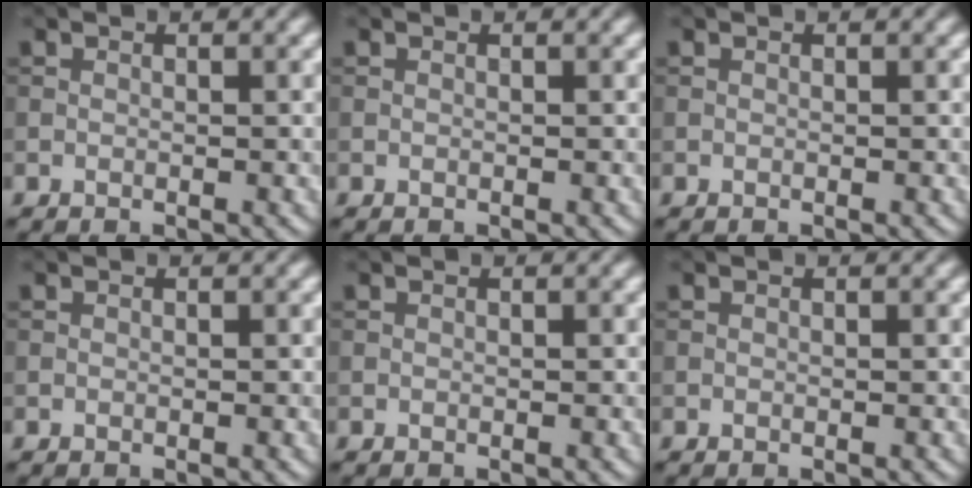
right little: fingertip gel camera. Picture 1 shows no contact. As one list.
[{"total": 0.0}, {"total": 0.0}, {"total": 0.0}, {"total": 0.0}, {"total": 0.0}]